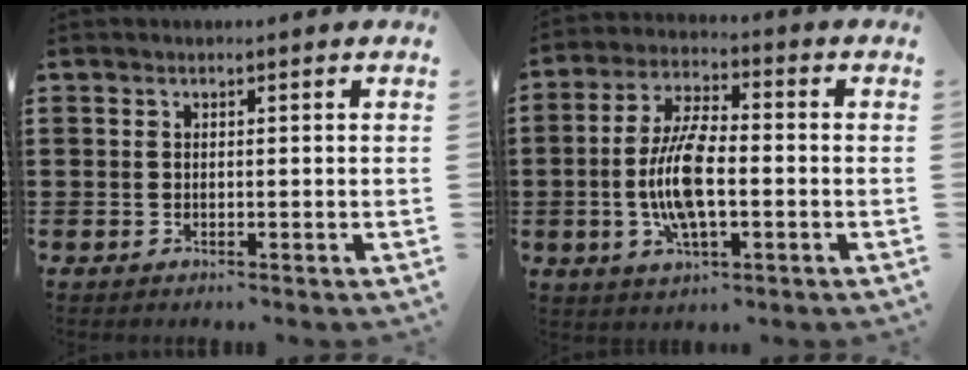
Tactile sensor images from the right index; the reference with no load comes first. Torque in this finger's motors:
{"motor_torque": [2.14, 0.00, 1.05, 0.21]}